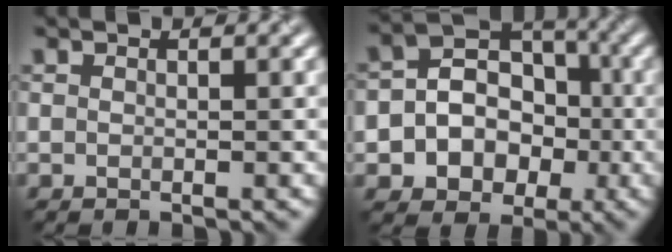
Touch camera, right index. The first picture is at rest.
{"total": 6.7, "force": [-1.1, 5.9, 3.1], "torque": [-0.030, 0.011, -0.038]}